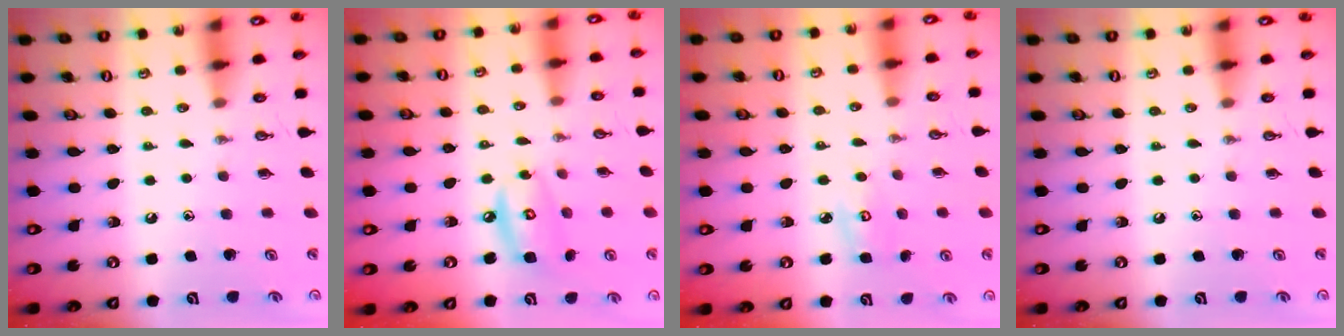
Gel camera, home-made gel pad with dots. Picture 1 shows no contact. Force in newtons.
{"total": 8.8, "press": 8.8, "slide": 0.8}
{"total": 5.2, "press": 5.1, "slide": 0.5}
{"total": 0.0}